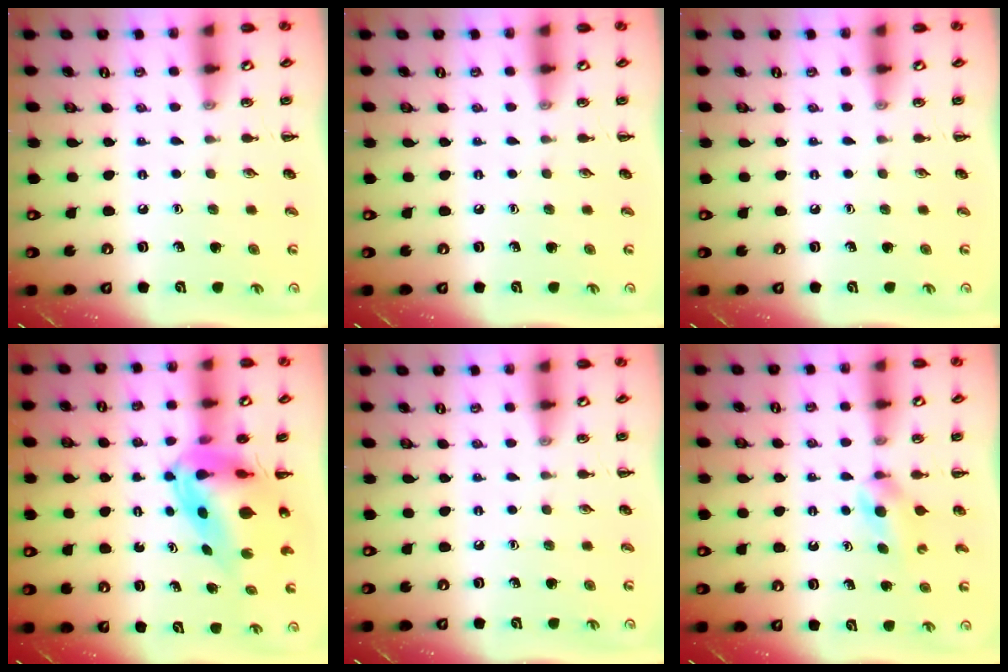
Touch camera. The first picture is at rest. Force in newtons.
{"total": 0.0}
{"total": 0.0}
{"total": 8.1, "press": 7.7, "slide": 2.6}
{"total": 0.0}
{"total": 3.7, "press": 3.5, "slide": 1.4}